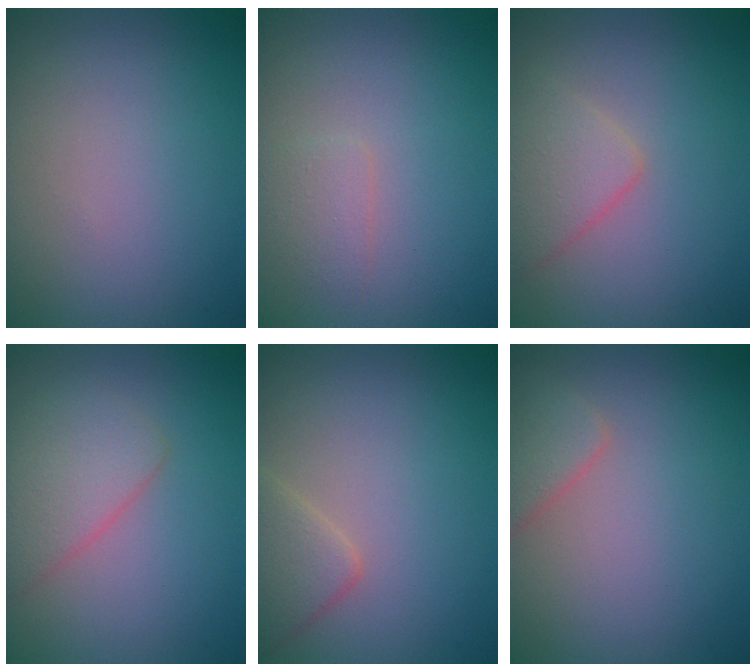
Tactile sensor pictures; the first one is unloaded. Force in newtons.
{"total": 1.3, "press": 1.3, "slide": 0.0}
{"total": 2.9, "press": 2.9, "slide": 0.1}
{"total": 3.1, "press": 3.1, "slide": 0.3}
{"total": 2.6, "press": 2.6, "slide": 0.1}
{"total": 1.9, "press": 1.9, "slide": 0.2}